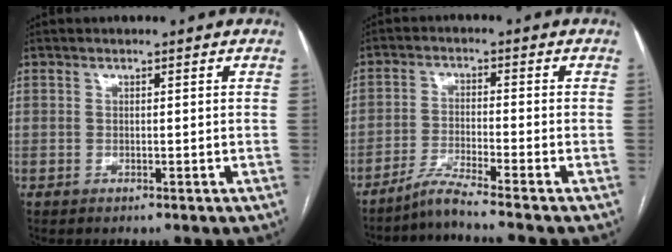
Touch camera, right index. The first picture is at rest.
{"total": 5.0, "force": [-4.3, -1.8, 1.7], "torque": [-0.040, -0.024, -0.085]}